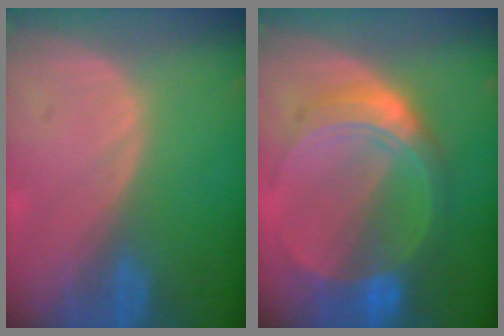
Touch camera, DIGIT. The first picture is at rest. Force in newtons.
{"total": 8.5, "press": 8.5, "slide": 0.6}